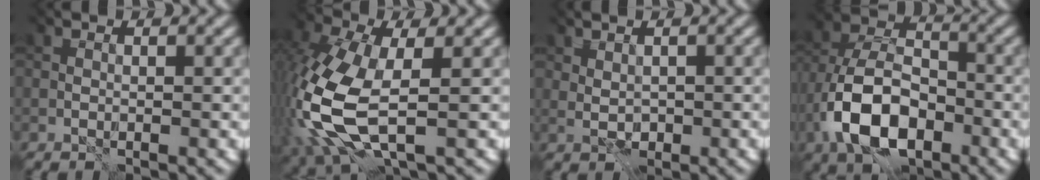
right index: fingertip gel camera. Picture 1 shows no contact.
{"total": 10.6, "force": [-1.6, 5.7, 8.8], "torque": [-0.238, -0.018, -0.035]}
{"total": 0.7, "force": [0.5, 0.3, 0.3], "torque": [-0.006, 0.000, 0.013]}
{"total": 9.1, "force": [-3.7, 5.5, 6.3], "torque": [-0.129, 0.002, -0.079]}